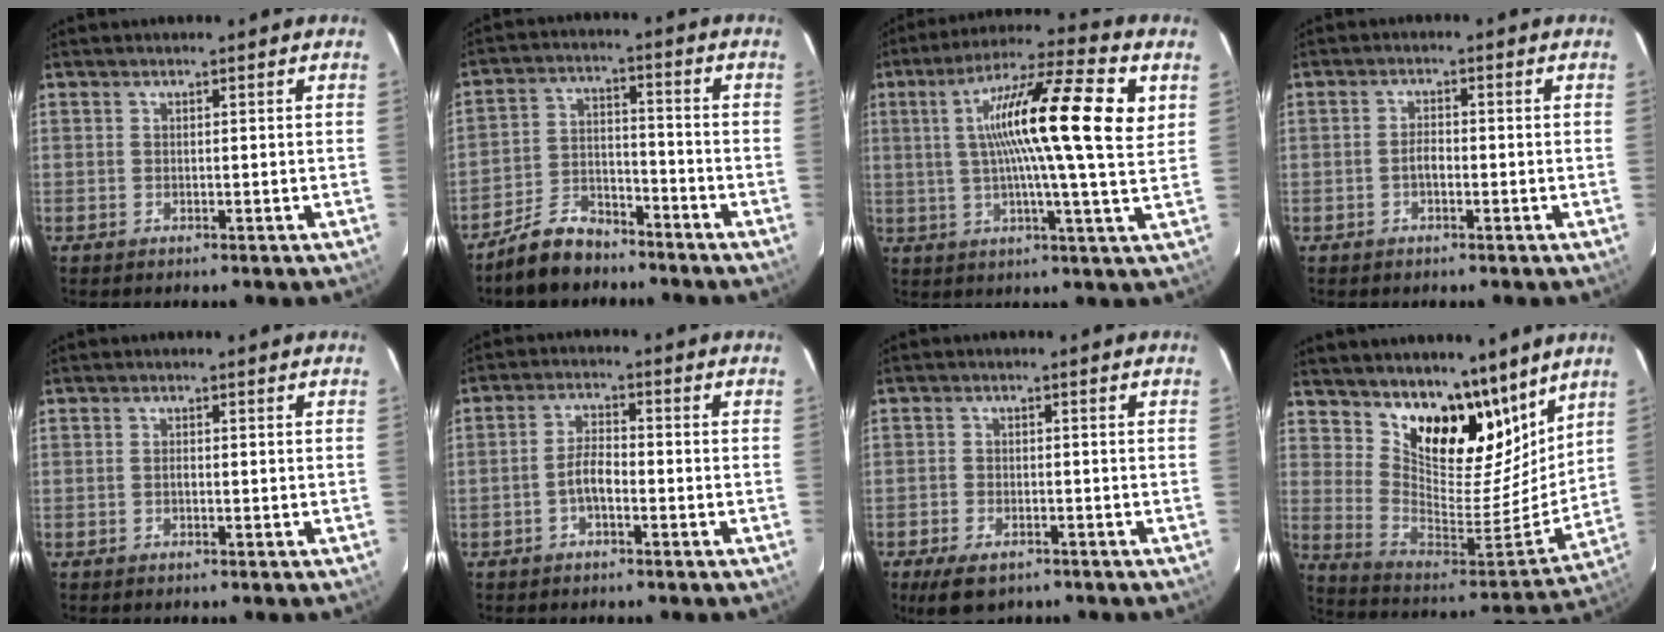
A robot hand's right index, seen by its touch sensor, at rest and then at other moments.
{"total": 8.9, "force": [-7.2, 4.3, 3.0], "torque": [-0.080, 0.021, -0.123]}
{"total": 18.8, "force": [5.2, 1.2, 18.0], "torque": [-0.305, 0.029, 0.065]}
{"total": 2.0, "force": [-0.9, 1.0, 1.5], "torque": [-0.032, 0.005, -0.017]}
{"total": 0.7, "force": [-0.3, 0.4, 0.5], "torque": [-0.010, 0.003, -0.006]}
{"total": 3.8, "force": [-1.8, 1.4, 3.0], "torque": [-0.065, 0.011, -0.035]}
{"total": 6.6, "force": [-4.5, 3.4, 3.5], "torque": [-0.087, -0.013, -0.073]}
{"total": 20.5, "force": [15.1, 9.4, 10.4], "torque": [-0.183, -0.034, 0.268]}